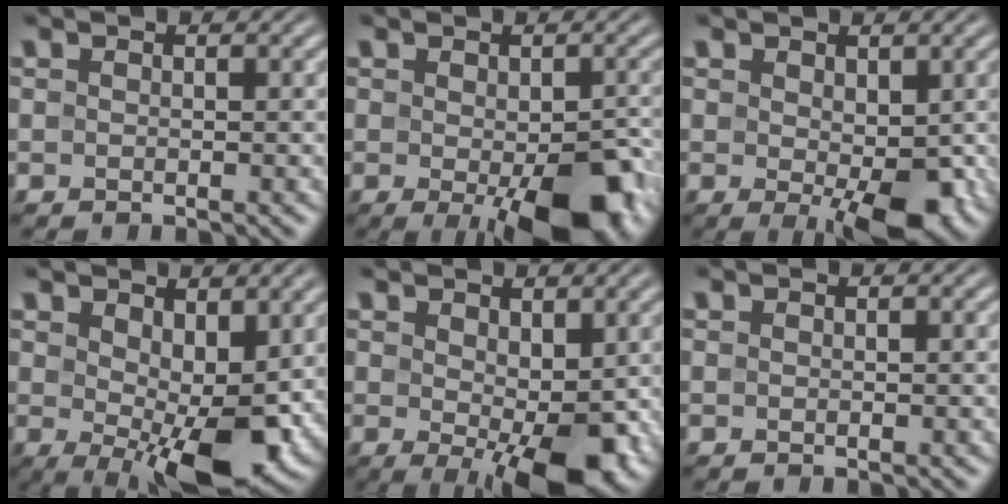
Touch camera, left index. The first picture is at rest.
{"total": 8.7, "force": [-3.2, 3.6, 7.3], "torque": [-0.107, -0.021, -0.035]}
{"total": 5.7, "force": [-0.7, 2.6, 5.0], "torque": [-0.079, -0.010, -0.006]}
{"total": 9.6, "force": [0.3, 4.6, 8.4], "torque": [-0.131, -0.014, 0.012]}
{"total": 8.0, "force": [-0.7, 3.7, 7.1], "torque": [-0.110, -0.013, -0.001]}
{"total": 0.0}